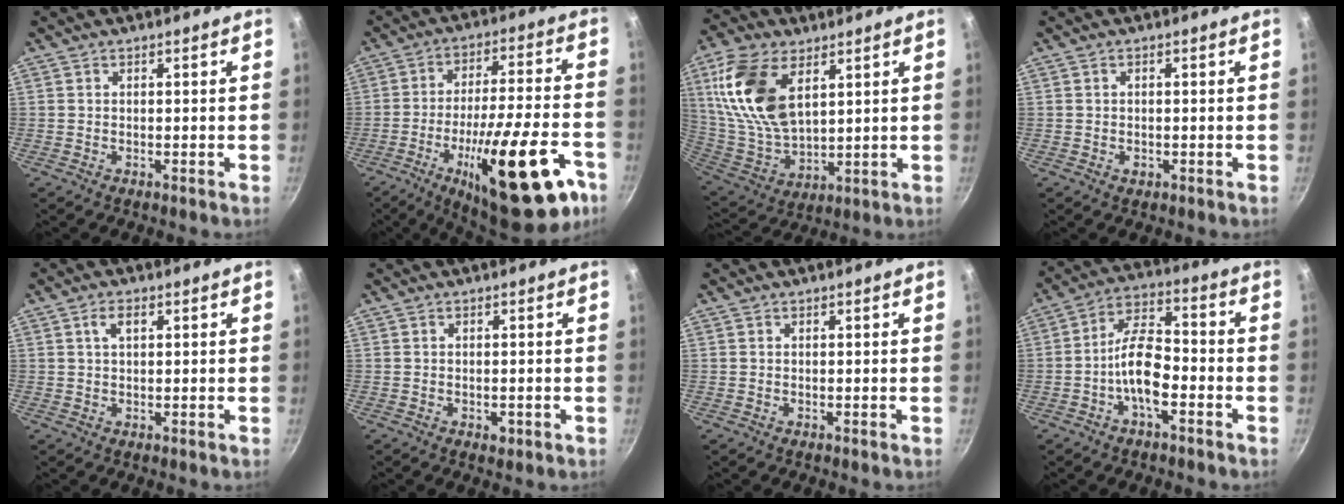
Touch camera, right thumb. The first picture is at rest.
{"total": 26.4, "force": [-11.9, 8.1, 22.1], "torque": [-0.287, 0.042, -0.172]}
{"total": 18.5, "force": [7.1, 10.3, 13.6], "torque": [-0.261, -0.026, 0.149]}
{"total": 1.1, "force": [-0.3, 0.8, 0.7], "torque": [-0.011, 0.002, -0.004]}
{"total": 2.8, "force": [1.0, 1.5, 2.2], "torque": [-0.032, 0.005, 0.018]}
{"total": 1.9, "force": [-0.6, 1.1, 1.4], "torque": [-0.020, 0.000, -0.006]}
{"total": 0.0}
{"total": 9.9, "force": [-3.5, 4.5, 8.1], "torque": [-0.135, 0.044, -0.072]}